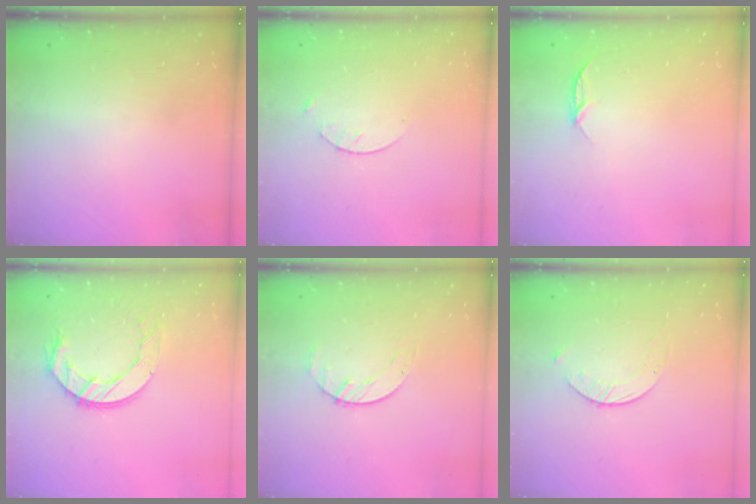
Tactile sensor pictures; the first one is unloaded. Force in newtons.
{"total": 1.7, "press": 1.6, "slide": 0.2}
{"total": 4.4, "press": 4.4, "slide": 0.4}
{"total": 11.0, "press": 11.0, "slide": 1.2}
{"total": 2.1, "press": 2.1, "slide": 0.3}
{"total": 3.9, "press": 3.9, "slide": 0.4}